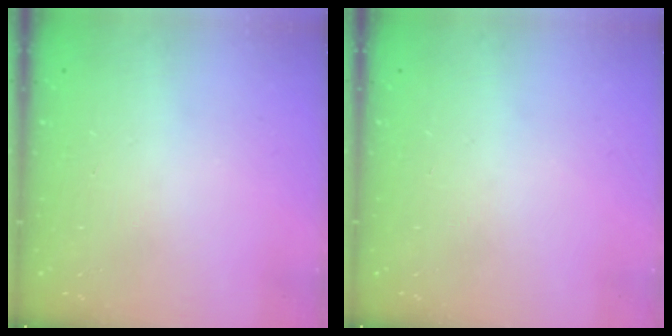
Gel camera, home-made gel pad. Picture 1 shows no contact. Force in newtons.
{"total": 0.0}